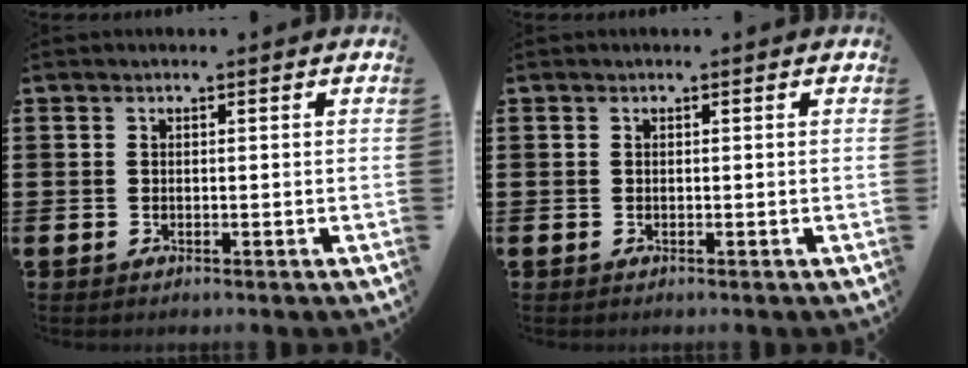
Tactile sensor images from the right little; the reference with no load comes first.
{"total": 0.0}